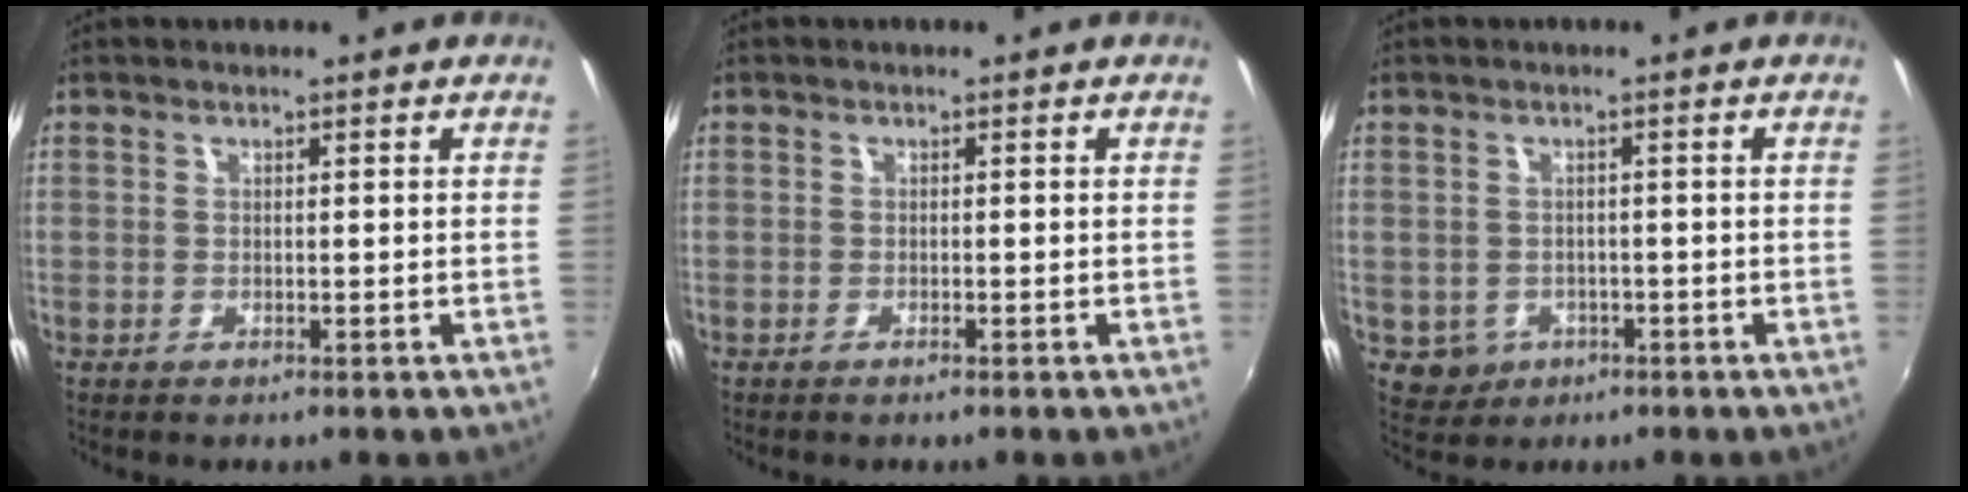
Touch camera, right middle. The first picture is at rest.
{"total": 0.8, "force": [-0.7, 0.0, 0.4], "torque": [-0.007, -0.002, -0.013]}
{"total": 4.3, "force": [-1.4, 3.9, 1.1], "torque": [-0.033, 0.000, -0.011]}